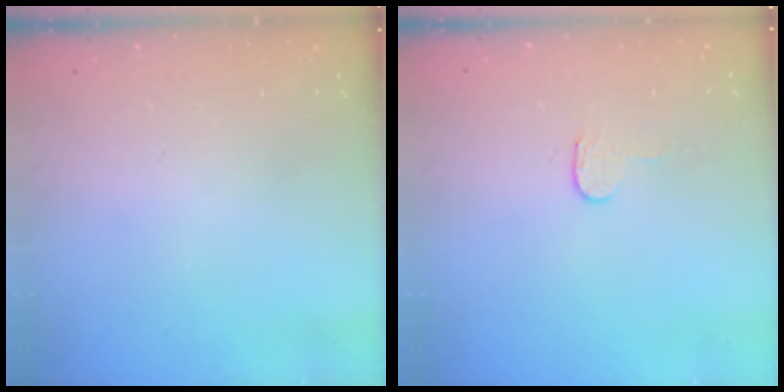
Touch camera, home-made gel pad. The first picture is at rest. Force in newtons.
{"total": 2.3, "press": 2.3, "slide": 0.2}